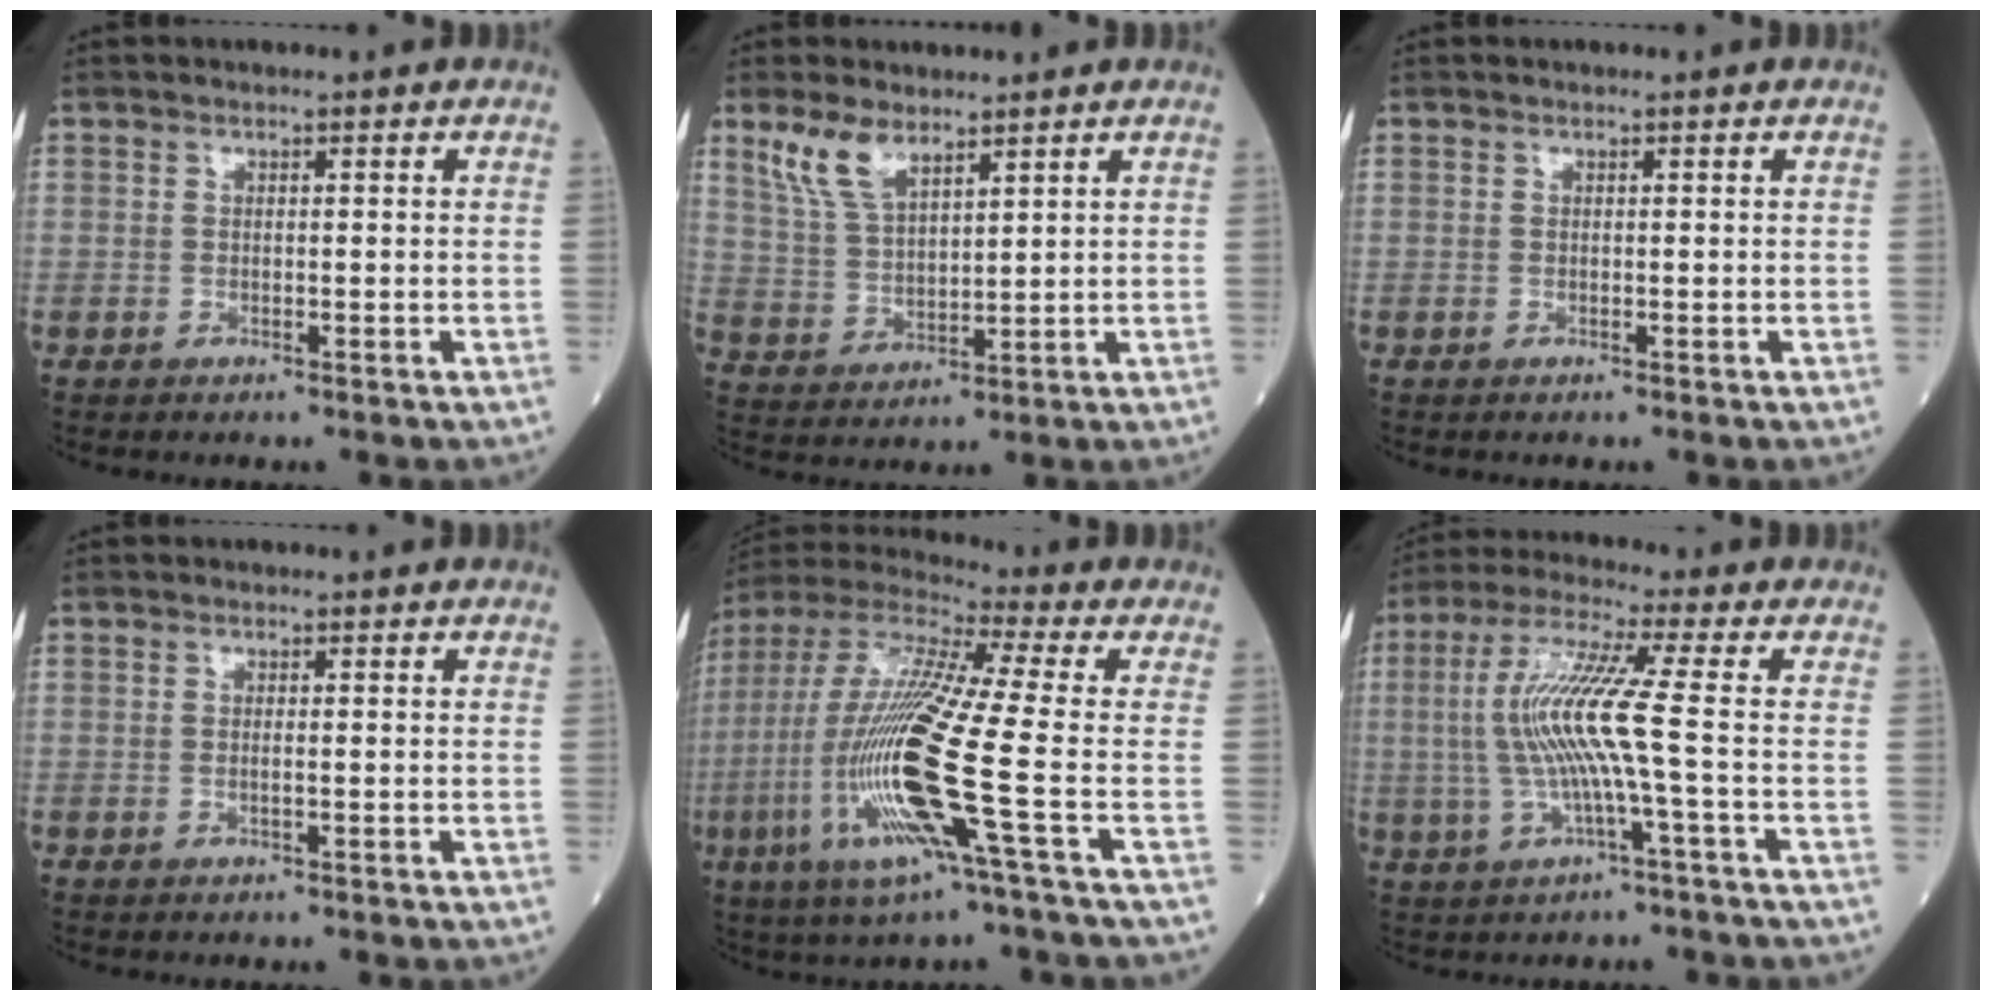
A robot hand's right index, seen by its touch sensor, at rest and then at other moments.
{"total": 6.6, "force": [4.7, 2.3, 4.0], "torque": [-0.095, 0.009, 0.100]}
{"total": 0.0}
{"total": 0.5, "force": [-0.2, -0.1, 0.5], "torque": [-0.011, 0.000, -0.005]}
{"total": 19.2, "force": [-5.2, -0.1, 18.5], "torque": [-0.405, -0.023, -0.114]}
{"total": 9.9, "force": [-0.6, -0.9, 9.9], "torque": [-0.209, 0.009, -0.015]}